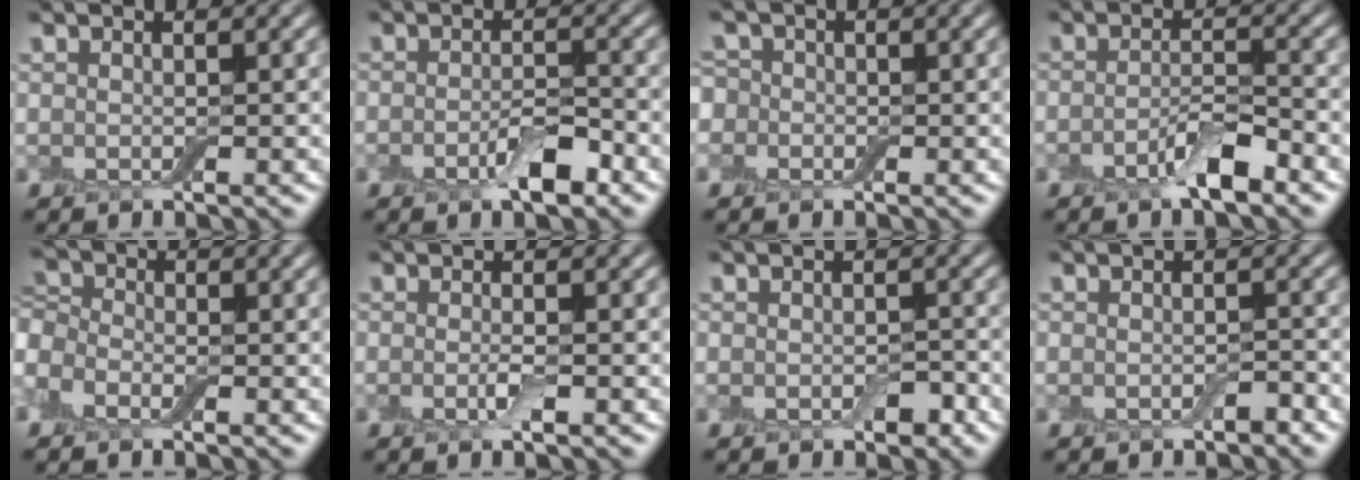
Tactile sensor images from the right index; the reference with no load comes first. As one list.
[{"total": 3.1, "force": [-1.5, 1.1, 2.4], "torque": [-0.041, 0.002, -0.029]}, {"total": 4.3, "force": [0.0, 4.0, 1.7], "torque": [-0.029, 0.030, -0.051]}, {"total": 3.2, "force": [-1.9, 0.9, 2.4], "torque": [-0.044, 0.006, -0.039]}, {"total": 3.5, "force": [-1.3, 2.5, 2.1], "torque": [-0.052, 0.004, -0.038]}, {"total": 1.4, "force": [-0.5, 0.2, 1.3], "torque": [-0.027, -0.006, -0.013]}, {"total": 1.9, "force": [-0.9, 1.2, 1.2], "torque": [-0.018, -0.003, -0.015]}, {"total": 1.4, "force": [-0.8, 0.7, 0.8], "torque": [-0.015, 0.000, -0.015]}]